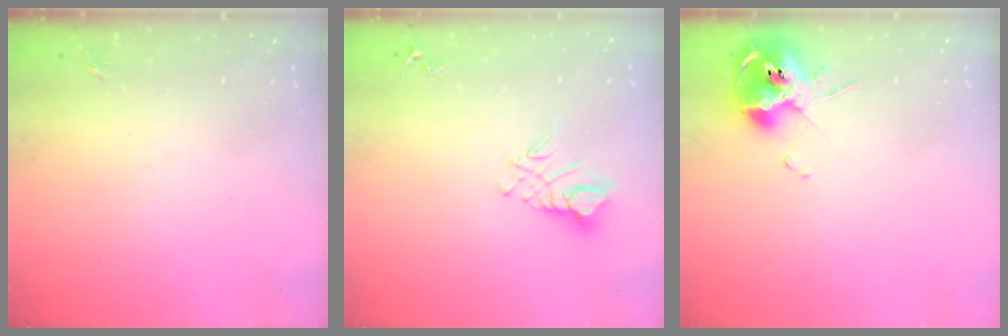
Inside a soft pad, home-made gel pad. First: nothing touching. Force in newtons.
{"total": 9.1, "press": 9.1, "slide": 0.9}
{"total": 11.5, "press": 11.4, "slide": 1.8}